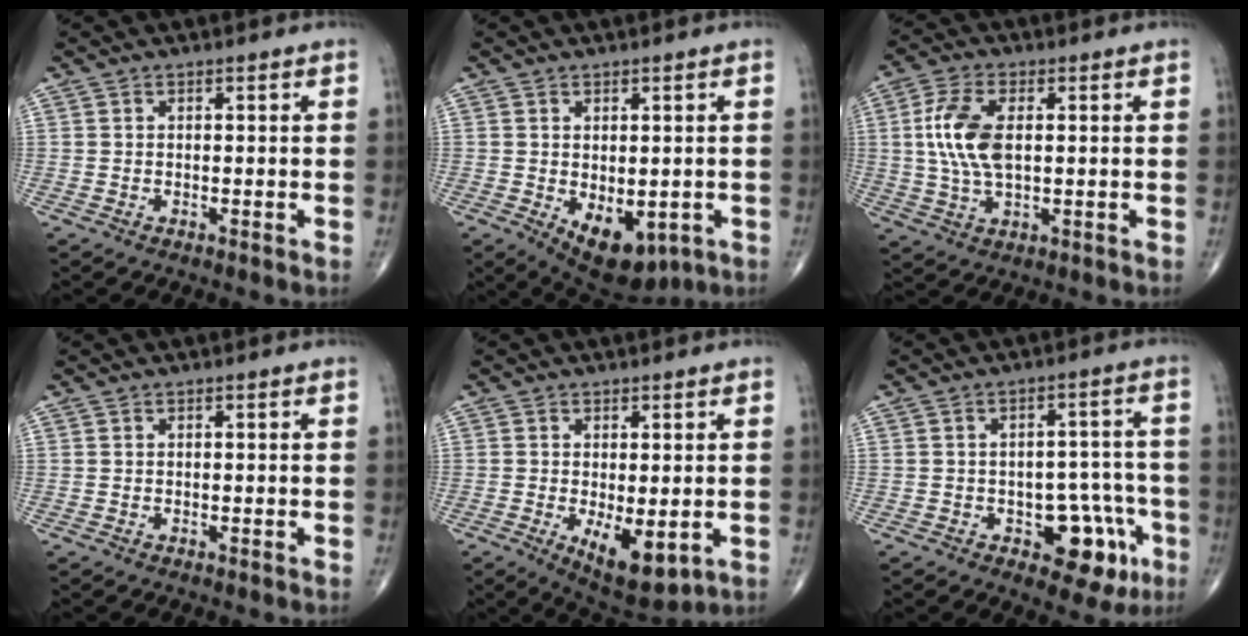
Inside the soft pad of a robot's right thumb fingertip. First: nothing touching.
{"total": 10.2, "force": [-3.0, 5.8, 7.9], "torque": [-0.094, -0.008, -0.025]}
{"total": 10.1, "force": [1.3, 5.1, 8.7], "torque": [-0.192, 0.003, 0.026]}
{"total": 0.0}
{"total": 8.9, "force": [-2.0, 3.9, 7.7], "torque": [-0.109, -0.021, -0.019]}
{"total": 10.5, "force": [-4.4, 6.1, 7.4], "torque": [-0.049, 0.033, -0.050]}